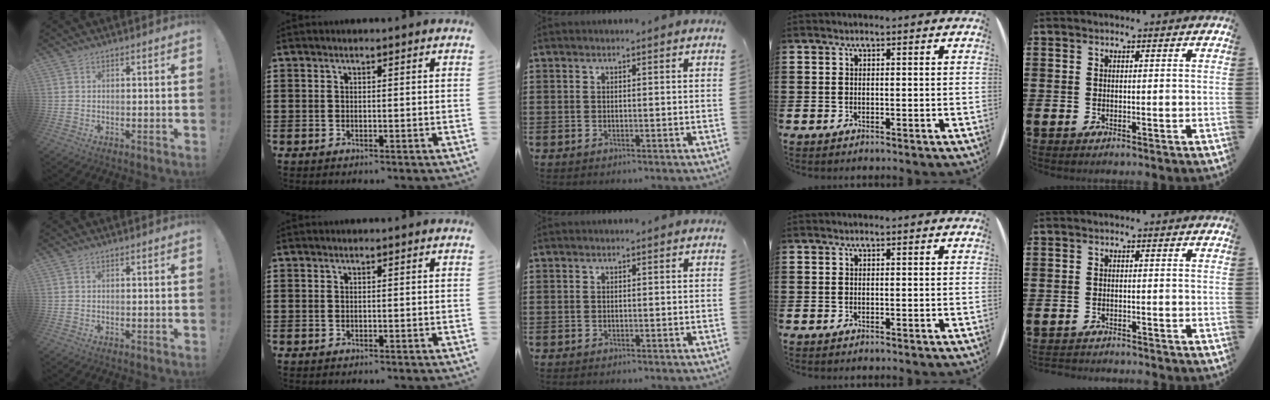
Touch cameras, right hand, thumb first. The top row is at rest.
{"little": {"total": 1.2, "force": [-1.2, 0.0, -0.1], "torque": [-0.001, 0.002, -0.025]}}